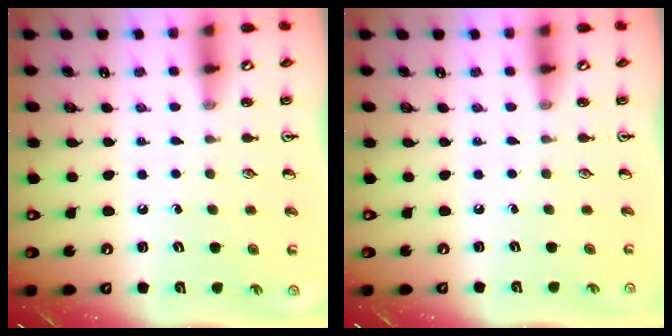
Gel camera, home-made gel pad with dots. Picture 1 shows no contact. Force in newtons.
{"total": 0.0}